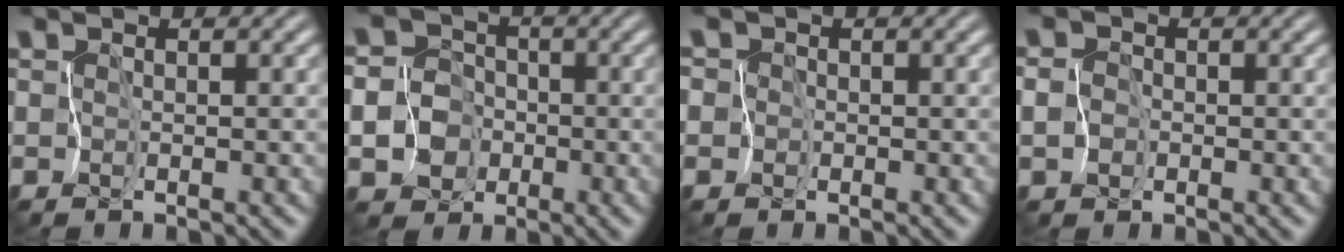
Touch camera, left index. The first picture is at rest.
{"total": 9.6, "force": [-2.8, 8.8, 2.6], "torque": [-0.066, -0.001, -0.076]}
{"total": 3.7, "force": [-0.4, 3.6, 0.9], "torque": [-0.018, 0.018, -0.044]}
{"total": 2.1, "force": [-0.8, 1.9, 0.6], "torque": [0.003, 0.006, -0.029]}